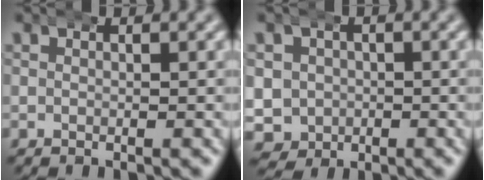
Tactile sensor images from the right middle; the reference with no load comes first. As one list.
[{"total": 9.1, "force": [-1.5, 8.5, 2.9], "torque": [-0.079, -0.031, -0.025]}]